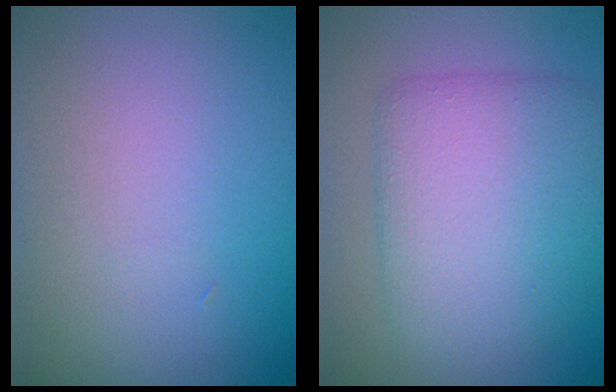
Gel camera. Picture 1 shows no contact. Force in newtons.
{"total": 6.2, "press": 6.2, "slide": 0.1}